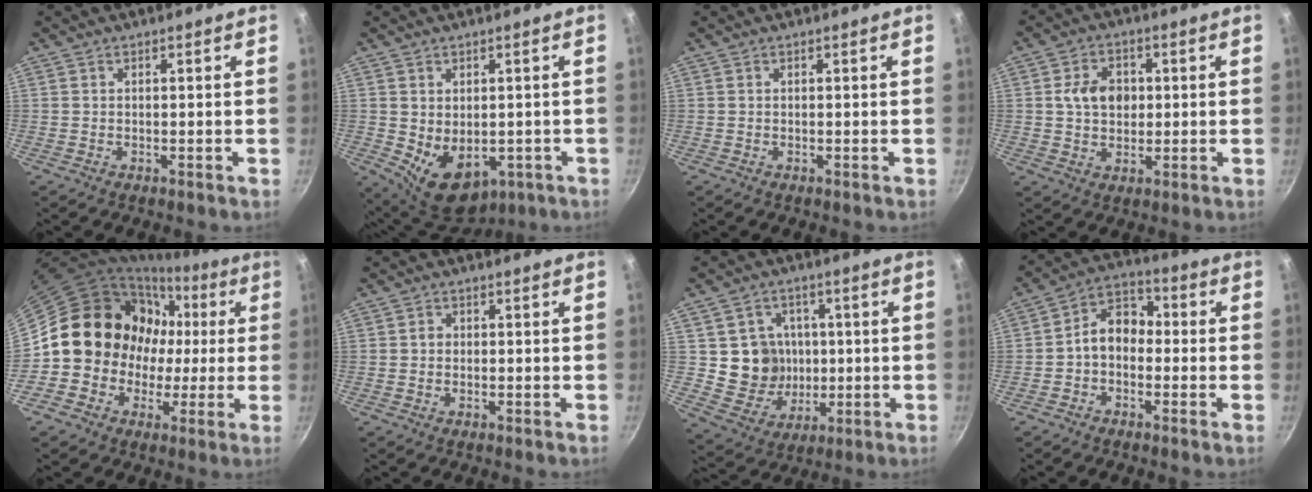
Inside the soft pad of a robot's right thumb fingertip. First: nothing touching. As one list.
[{"total": 10.2, "force": [-1.5, 7.2, 7.1], "torque": [-0.086, -0.012, 0.003]}, {"total": 0.0}, {"total": 7.3, "force": [0.8, 5.6, 4.6], "torque": [-0.058, 0.003, 0.007]}, {"total": 14.9, "force": [0.0, 13.9, 5.2], "torque": [-0.027, 0.034, -0.008]}, {"total": 1.5, "force": [-0.1, 1.4, 0.7], "torque": [-0.009, 0.003, -0.005]}, {"total": 11.0, "force": [0.4, 10.4, 3.7], "torque": [-0.025, -0.002, 0.016]}, {"total": 8.0, "force": [-1.3, 5.9, 5.2], "torque": [-0.056, 0.038, -0.042]}]